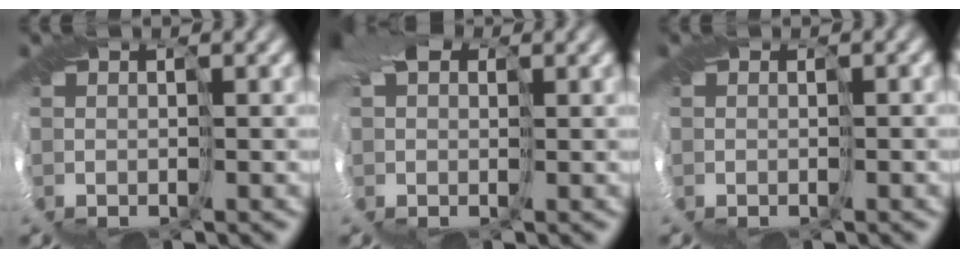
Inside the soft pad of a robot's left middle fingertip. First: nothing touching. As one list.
[{"total": 3.6, "force": [1.6, 2.6, 1.8], "torque": [-0.062, 0.010, 0.023]}, {"total": 2.5, "force": [-1.2, -1.4, -1.7], "torque": [0.018, -0.014, -0.002]}]